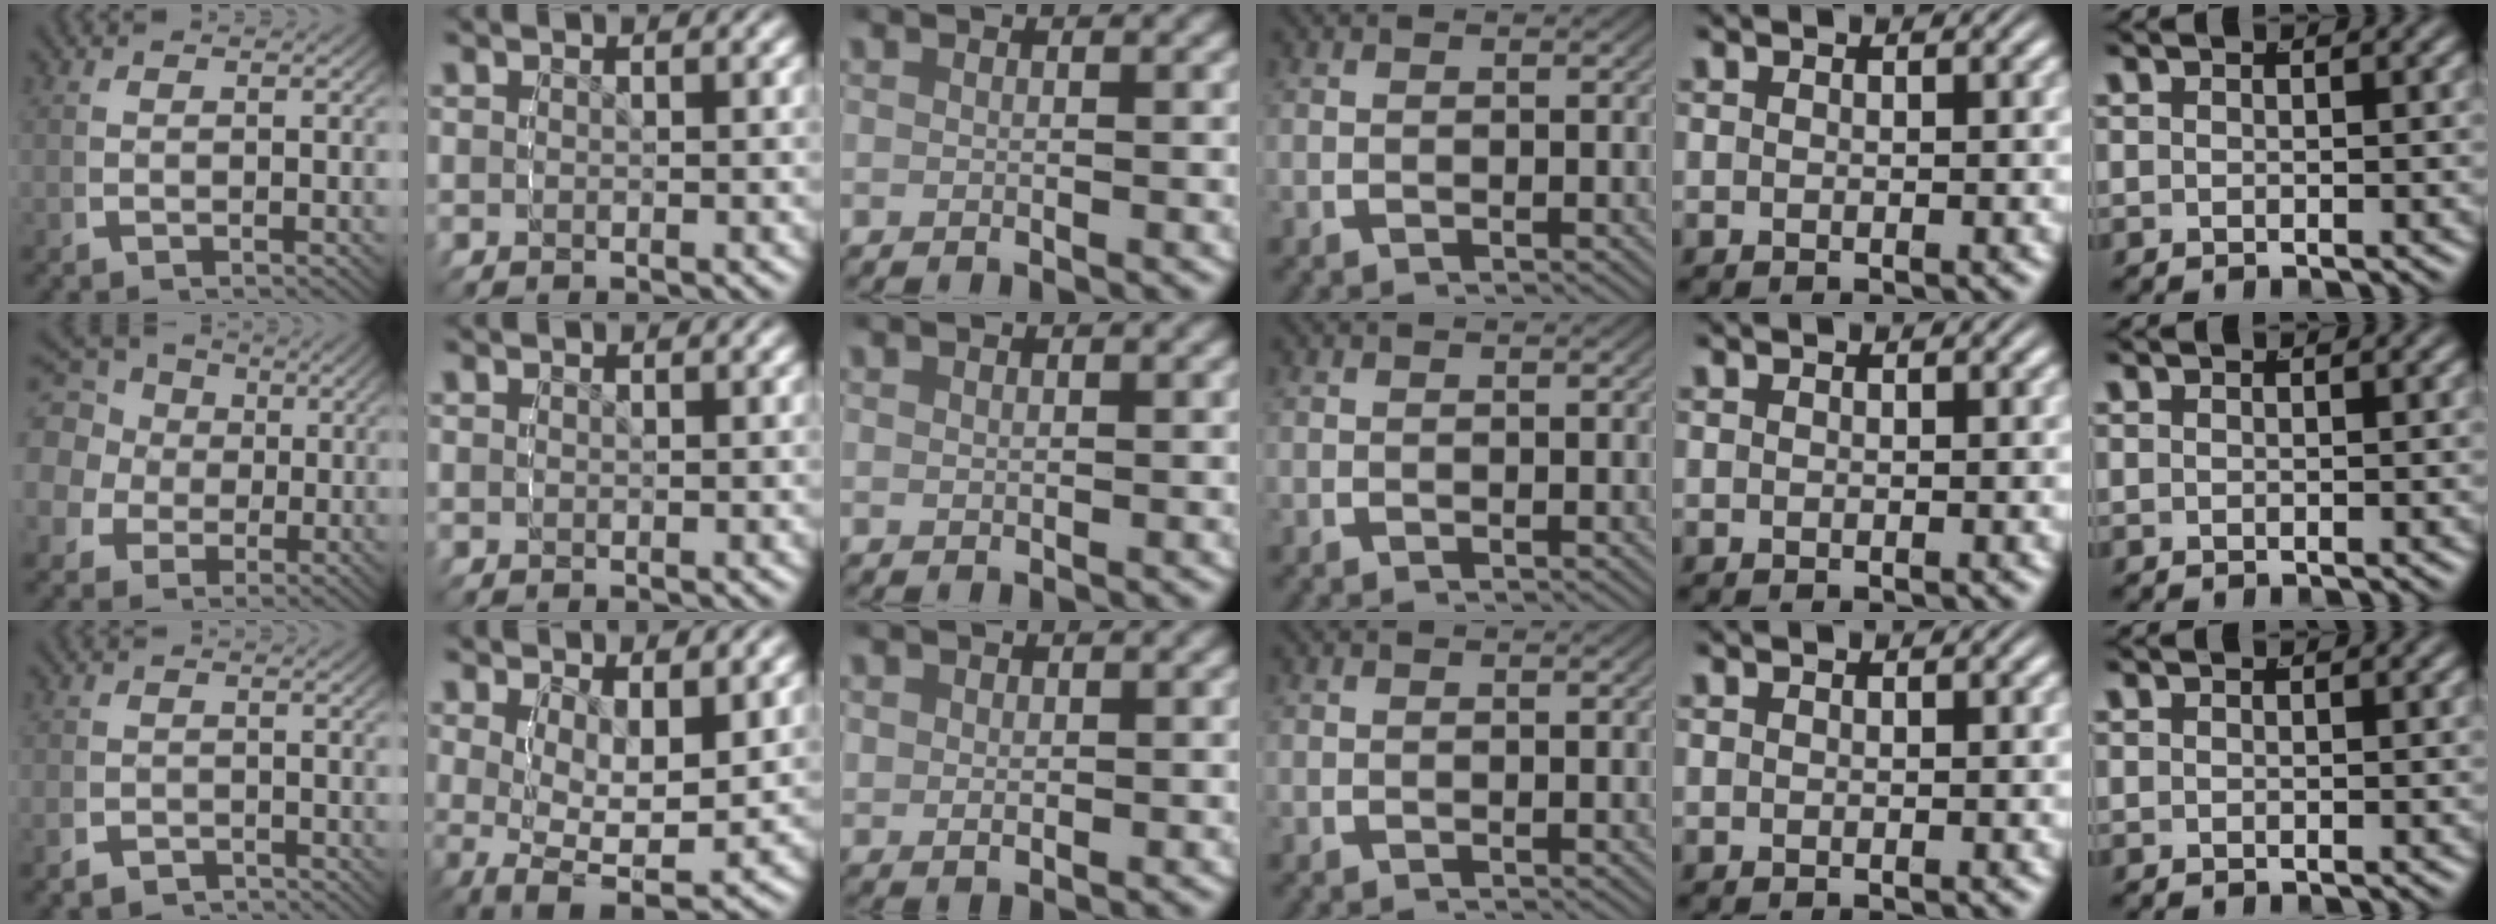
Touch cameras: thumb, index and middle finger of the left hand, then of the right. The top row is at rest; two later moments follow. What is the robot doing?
{"motion": "grasp_and_lifting", "object": "cloth"}